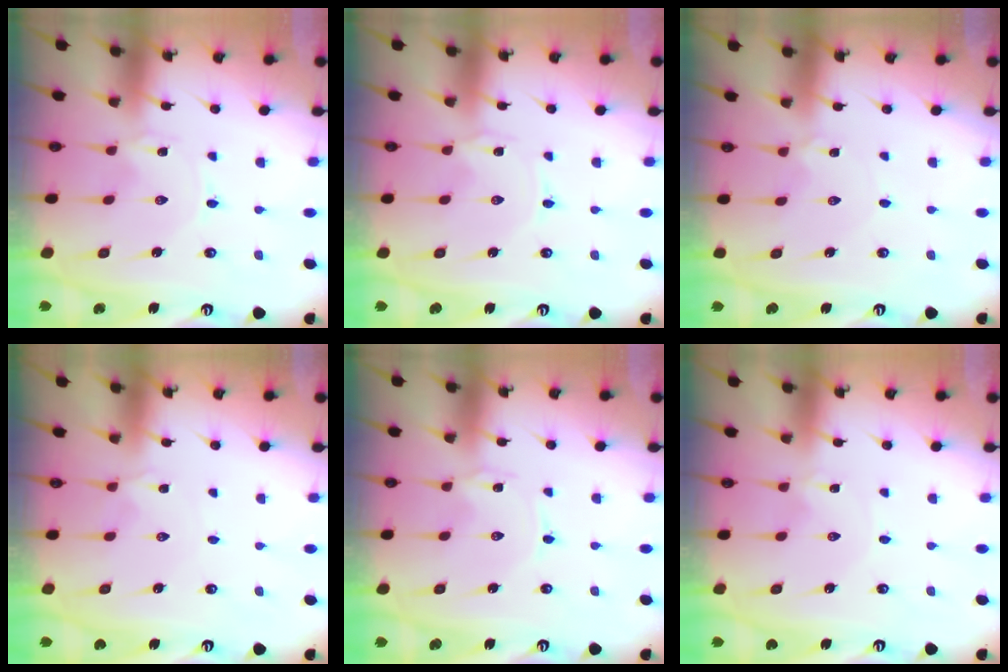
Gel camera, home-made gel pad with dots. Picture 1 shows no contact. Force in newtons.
{"total": 0.0}
{"total": 2.5, "press": 2.5, "slide": 0.4}
{"total": 2.9, "press": 2.9, "slide": 0.7}
{"total": 0.0}
{"total": 0.6, "press": 0.6, "slide": 0.1}